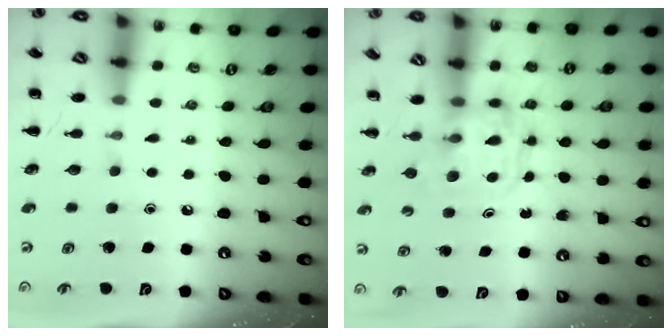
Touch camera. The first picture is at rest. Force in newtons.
{"total": 3.8, "press": 3.7, "slide": 0.2}